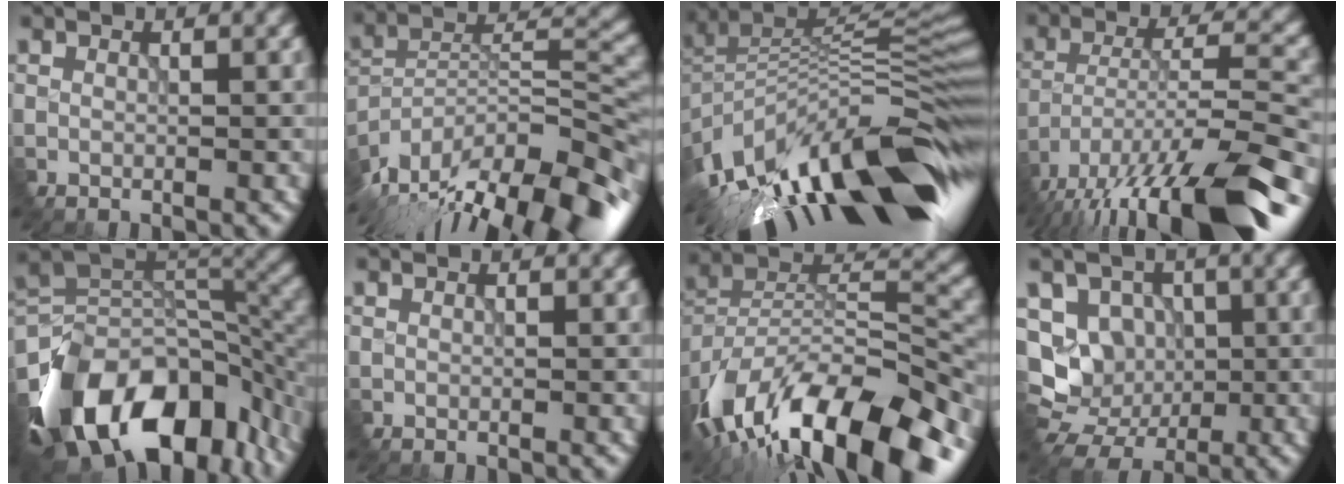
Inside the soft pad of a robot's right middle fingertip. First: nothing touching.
{"total": 15.0, "force": [-11.0, 4.2, 9.4], "torque": [-0.186, 0.025, -0.165]}
{"total": 13.8, "force": [-6.9, 4.7, 11.0], "torque": [-0.208, 0.008, -0.099]}
{"total": 15.8, "force": [-12.4, 3.3, 9.2], "torque": [-0.205, -0.009, -0.183]}
{"total": 15.3, "force": [-8.9, 9.0, 8.6], "torque": [-0.178, -0.010, -0.123]}
{"total": 0.0}
{"total": 15.4, "force": [-10.5, 6.3, 9.3], "torque": [-0.196, 0.005, -0.155]}
{"total": 5.6, "force": [-0.5, 5.2, 1.8], "torque": [-0.049, -0.008, 0.001]}